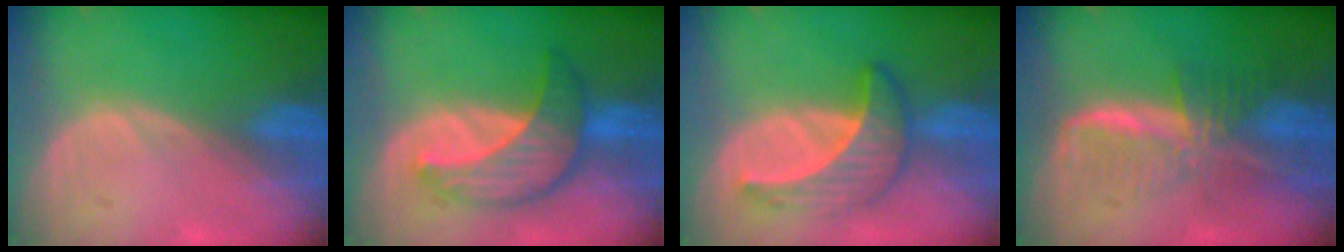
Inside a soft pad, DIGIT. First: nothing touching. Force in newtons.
{"total": 7.8, "press": 7.6, "slide": 1.8}
{"total": 6.9, "press": 6.4, "slide": 2.8}
{"total": 7.3, "press": 6.6, "slide": 3.1}